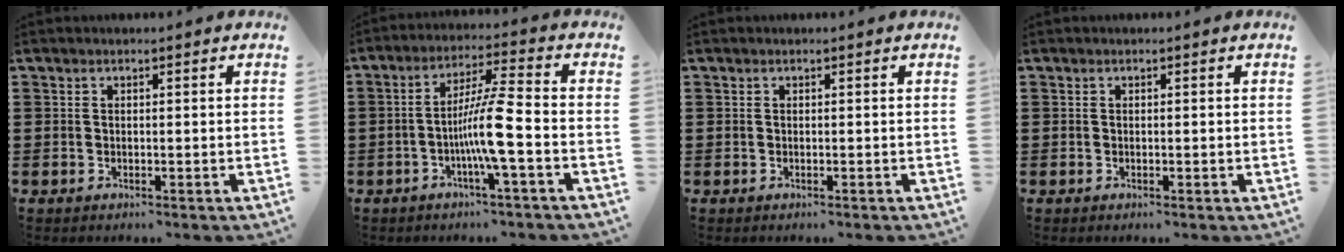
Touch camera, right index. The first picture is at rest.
{"total": 8.3, "force": [-2.3, -0.1, 8.0], "torque": [-0.149, -0.006, -0.049]}
{"total": 0.0}
{"total": 0.0}